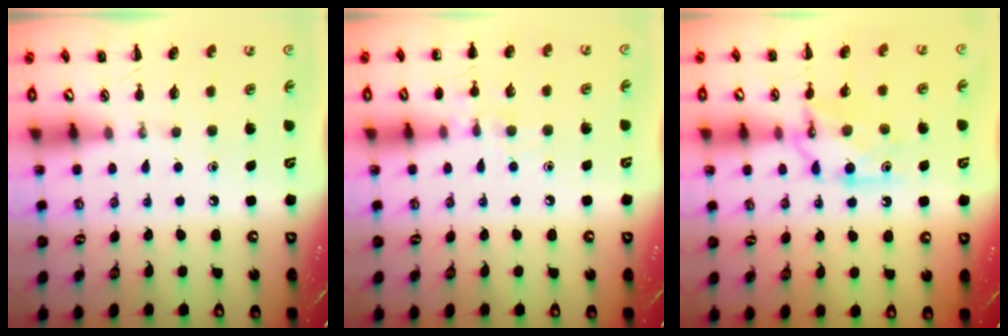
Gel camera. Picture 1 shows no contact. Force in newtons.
{"total": 7.9, "press": 7.6, "slide": 2.0}
{"total": 8.6, "press": 8.6, "slide": 0.9}